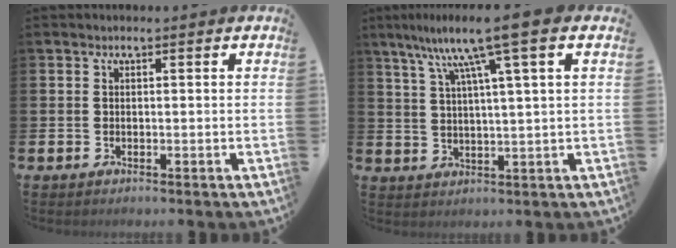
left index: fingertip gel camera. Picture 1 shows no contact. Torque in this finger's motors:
{"motor_torque": [1.26, -0.88, 1.05, 0.21]}